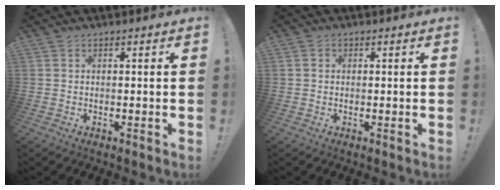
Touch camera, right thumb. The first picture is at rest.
{"total": 1.0, "force": [0.0, 0.9, 0.3], "torque": [0.002, 0.001, -0.001]}